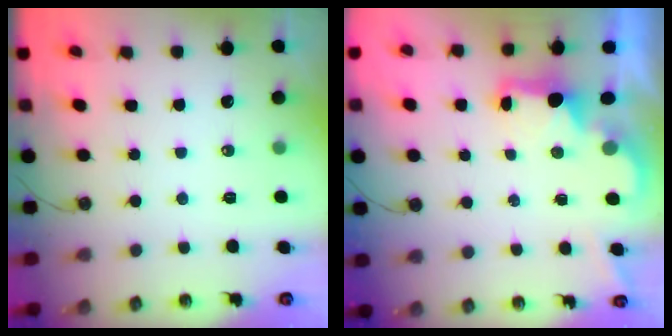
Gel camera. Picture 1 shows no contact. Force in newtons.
{"total": 2.2, "press": 2.1, "slide": 0.8}